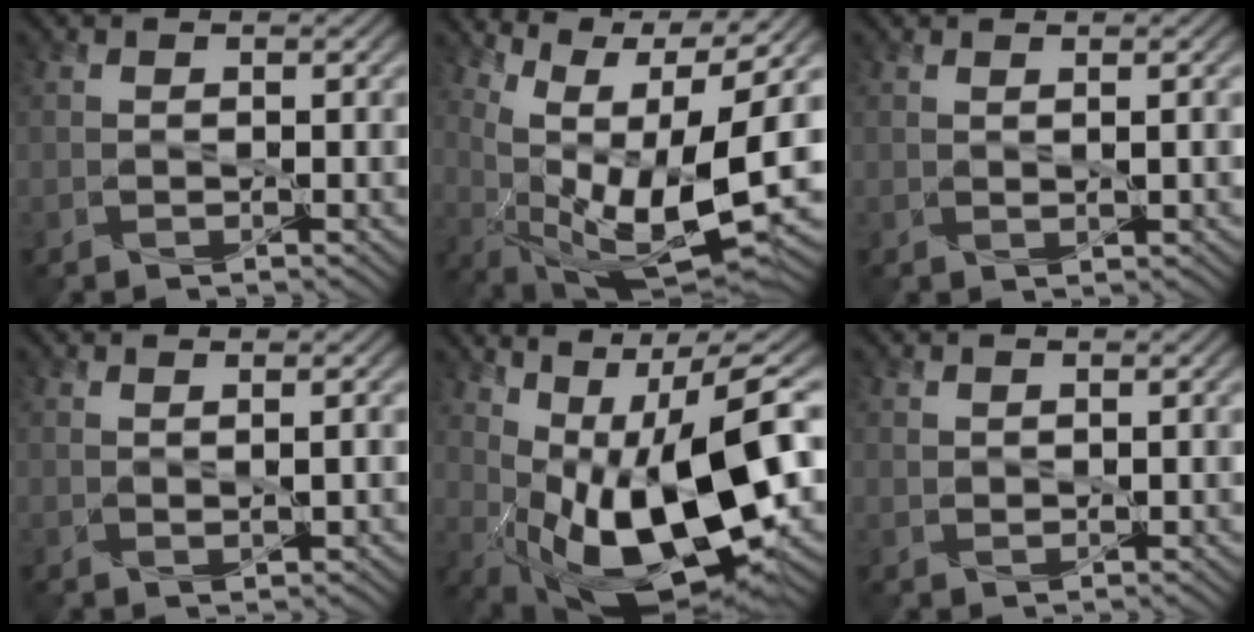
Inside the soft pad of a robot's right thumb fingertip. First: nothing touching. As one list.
[{"total": 14.3, "force": [2.6, 5.3, 13.0], "torque": [-0.243, -0.008, 0.053]}, {"total": 0.6, "force": [0.5, -0.1, 0.4], "torque": [-0.013, -0.001, 0.011]}, {"total": 1.0, "force": [0.7, 0.0, 0.7], "torque": [-0.014, -0.005, 0.017]}, {"total": 16.7, "force": [-0.2, 6.8, 15.3], "torque": [-0.247, -0.012, 0.015]}, {"total": 1.2, "force": [0.9, 0.7, 0.5], "torque": [-0.014, 0.000, 0.021]}]